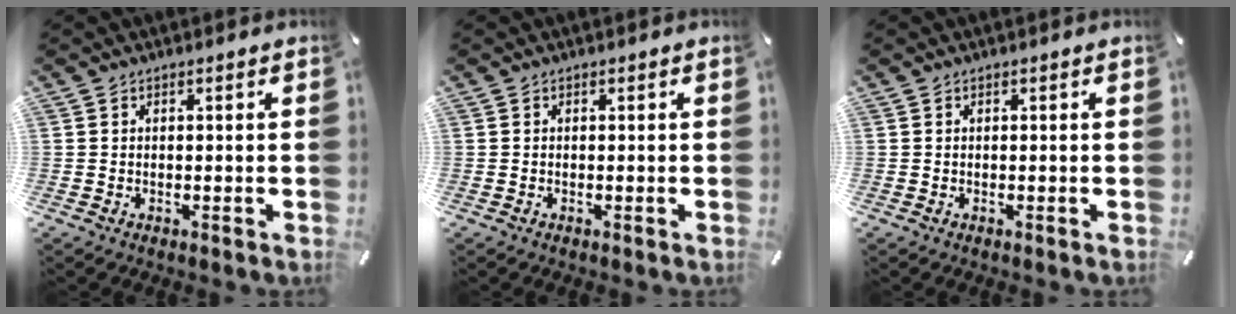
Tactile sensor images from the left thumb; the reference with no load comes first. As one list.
[{"total": 0.0}, {"total": 0.0}]